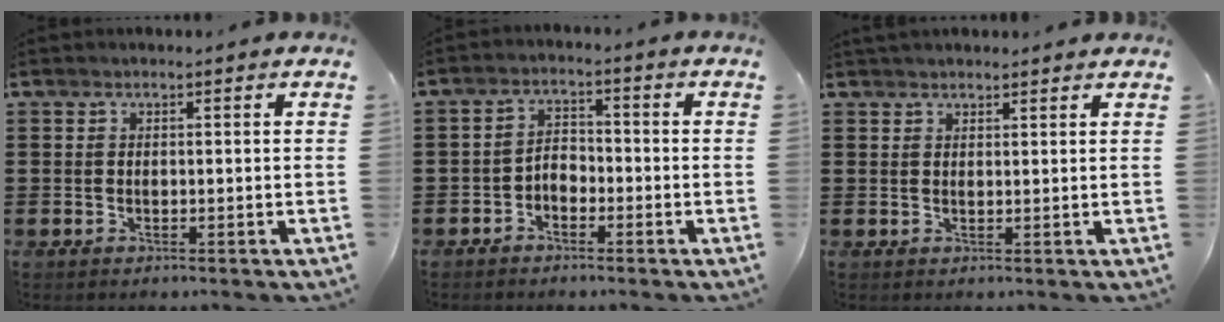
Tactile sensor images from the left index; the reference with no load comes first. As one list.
[{"total": 2.6, "force": [-2.1, 1.2, 0.8], "torque": [-0.022, 0.008, -0.047]}, {"total": 1.5, "force": [1.4, 0.4, 0.3], "torque": [-0.010, 0.002, 0.028]}]